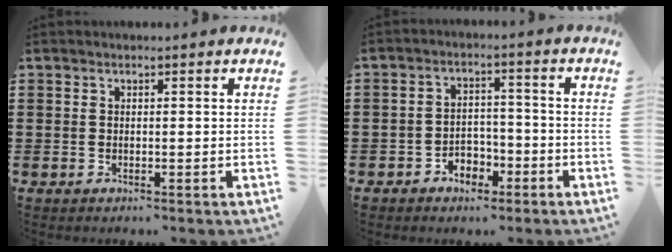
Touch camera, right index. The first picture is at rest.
{"total": 3.4, "force": [-2.5, 2.1, 0.9], "torque": [-0.022, 0.011, -0.052]}